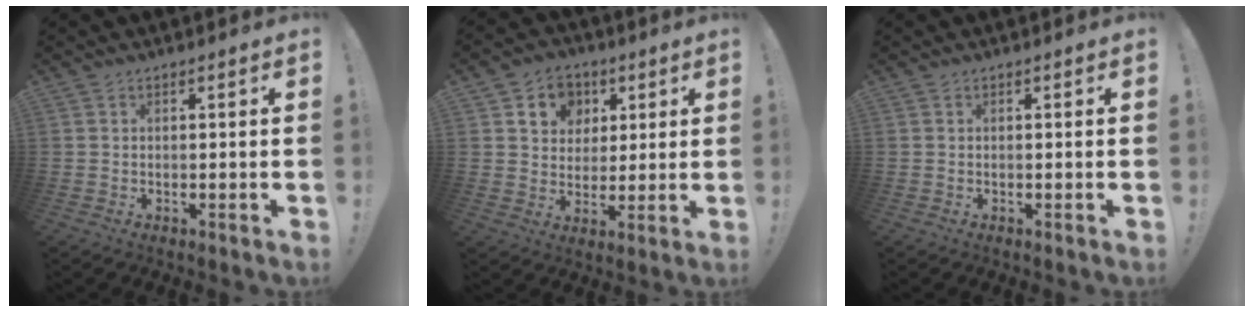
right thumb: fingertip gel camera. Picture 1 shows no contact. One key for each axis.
{"total": 9.6, "fx": 3.6, "fy": 8.4, "fz": 2.6, "tx": -0.038, "ty": -0.017, "tz": 0.073}
{"total": 0.0}